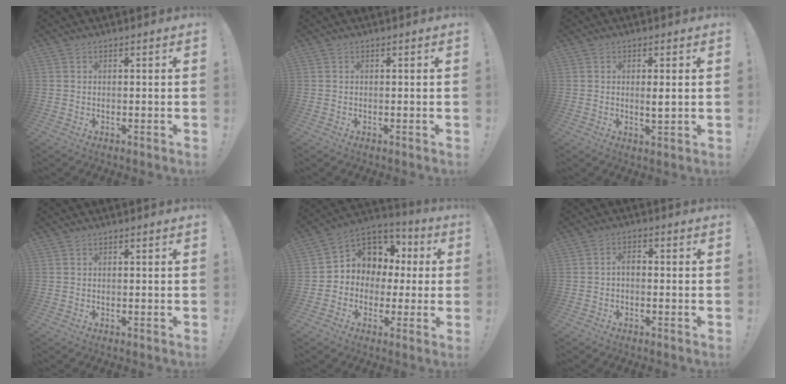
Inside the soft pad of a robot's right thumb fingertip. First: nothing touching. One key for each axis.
{"total": 0.0}
{"total": 2.6, "fx": 0.4, "fy": 0.4, "fz": 2.5, "tx": -0.033, "ty": -0.011, "tz": 0.003}
{"total": 0.0}
{"total": 8.7, "fx": 1.2, "fy": 8.3, "fz": 2.5, "tx": -0.028, "ty": -0.017, "tz": 0.039}
{"total": 2.1, "fx": -0.9, "fy": 0.9, "fz": 1.7, "tx": -0.032, "ty": 0.006, "tz": -0.018}